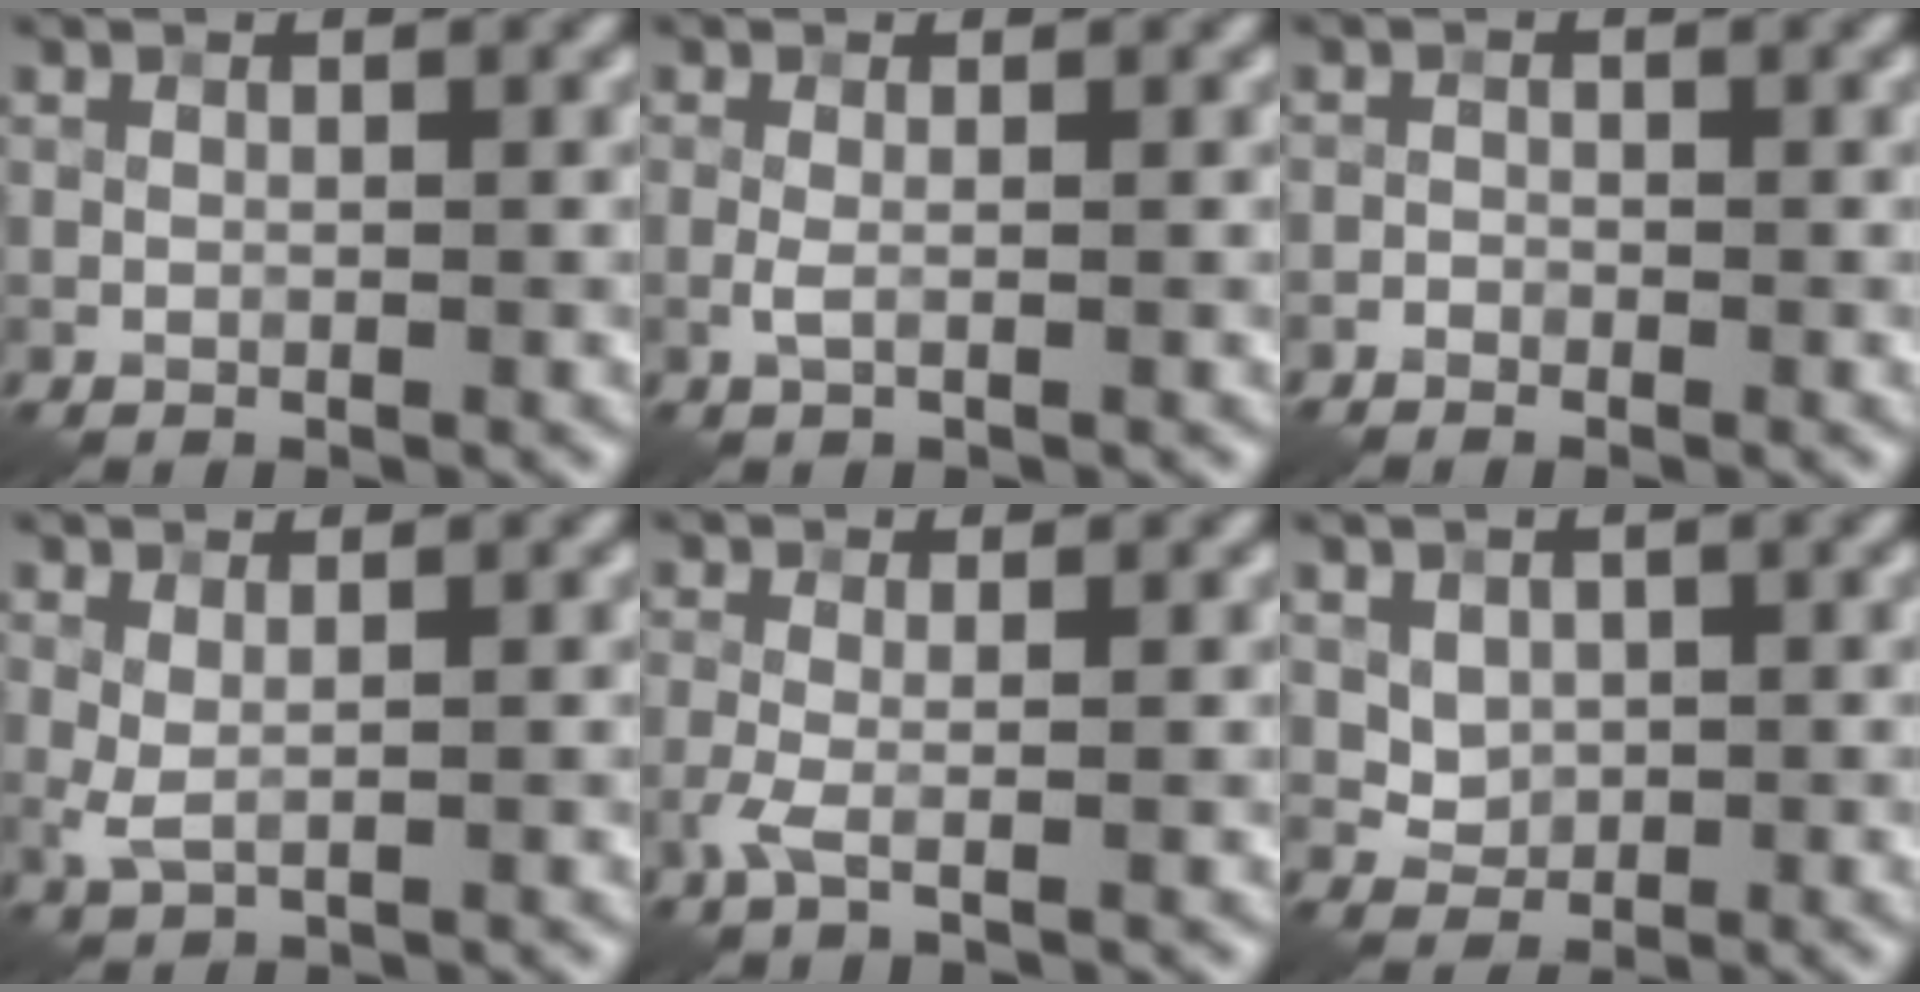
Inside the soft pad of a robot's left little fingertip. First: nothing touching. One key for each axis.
{"total": 1.0, "fx": -0.2, "fy": 0.2, "fz": 1.0, "tx": -0.022, "ty": 0.001, "tz": -0.004}
{"total": 0.9, "fx": -0.8, "fy": 0.3, "fz": 0.1, "tx": -0.003, "ty": 0.004, "tz": -0.018}
{"total": 1.6, "fx": 0.6, "fy": 0.5, "fz": 1.3, "tx": -0.036, "ty": -0.001, "tz": 0.015}
{"total": 1.9, "fx": -0.6, "fy": 0.3, "fz": 1.7, "tx": -0.043, "ty": -0.002, "tz": -0.017}
{"total": 1.9, "fx": 0.6, "fy": 1.6, "fz": 0.8, "tx": -0.017, "ty": -0.007, "tz": 0.019}